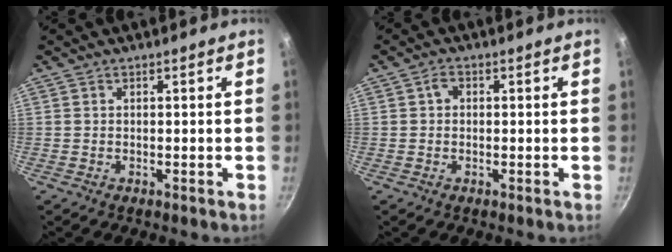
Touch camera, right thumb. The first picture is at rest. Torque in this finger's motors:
{"motor_torque": [-0.01, -0.01, -0.15, -0.09, 0.00]}